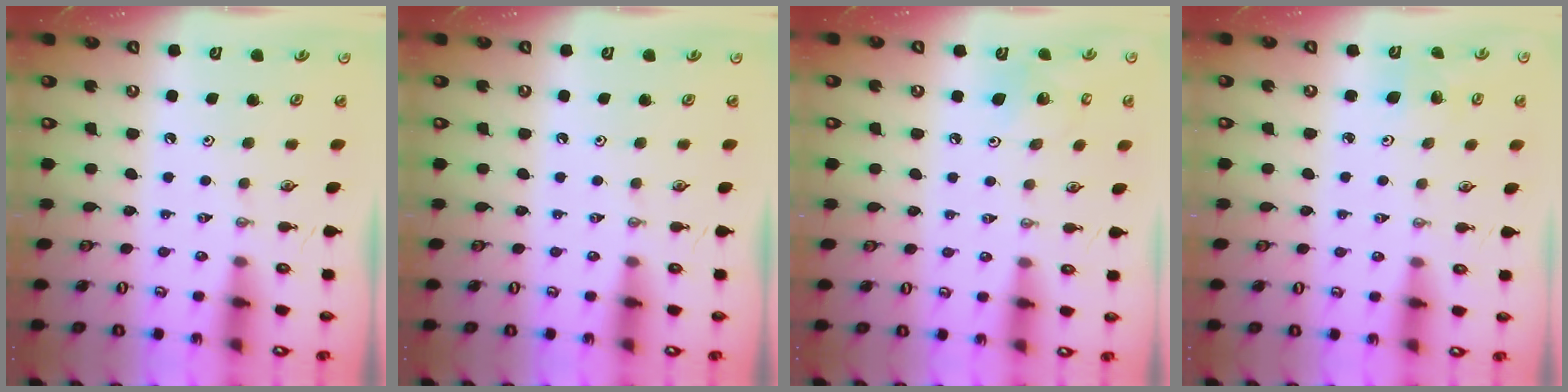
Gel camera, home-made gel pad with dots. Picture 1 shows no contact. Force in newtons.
{"total": 0.0}
{"total": 7.2, "press": 7.1, "slide": 1.1}
{"total": 2.5, "press": 2.5, "slide": 0.1}